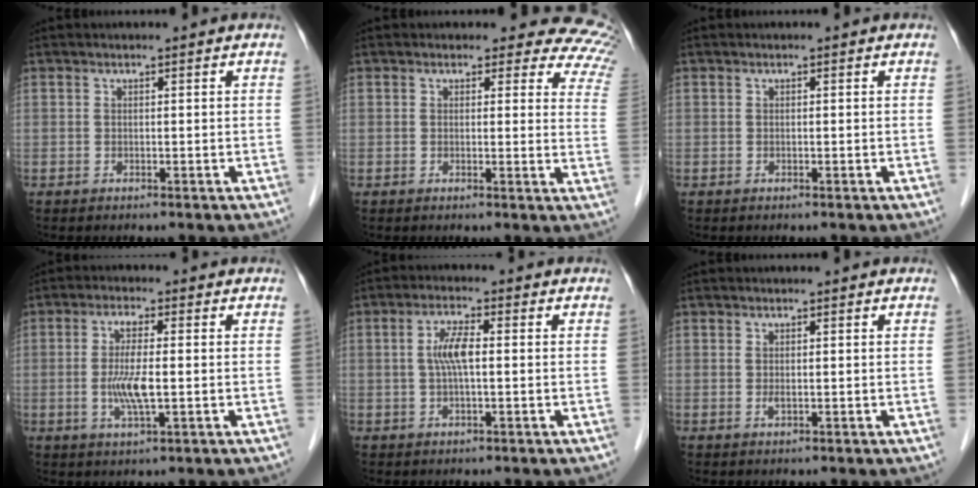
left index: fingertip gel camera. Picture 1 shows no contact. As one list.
[{"total": 9.9, "force": [8.2, 4.7, 2.9], "torque": [0.010, -0.029, 0.044]}, {"total": 0.0}, {"total": 6.1, "force": [-0.7, 0.7, 6.0], "torque": [-0.125, -0.009, -0.014]}, {"total": 4.4, "force": [0.2, 0.9, 4.3], "torque": [-0.093, 0.007, 0.003]}, {"total": 0.9, "force": [0.0, 0.3, 0.9], "torque": [-0.020, -0.003, 0.002]}]